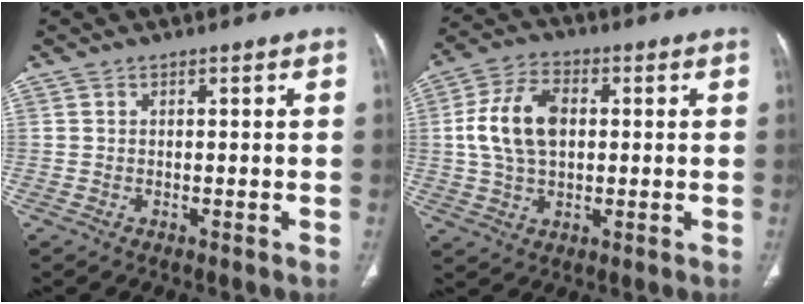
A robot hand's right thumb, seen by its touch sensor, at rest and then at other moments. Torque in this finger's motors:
{"motor_torque": [1.66, 1.68, 0.05, 0.03, 0.28]}